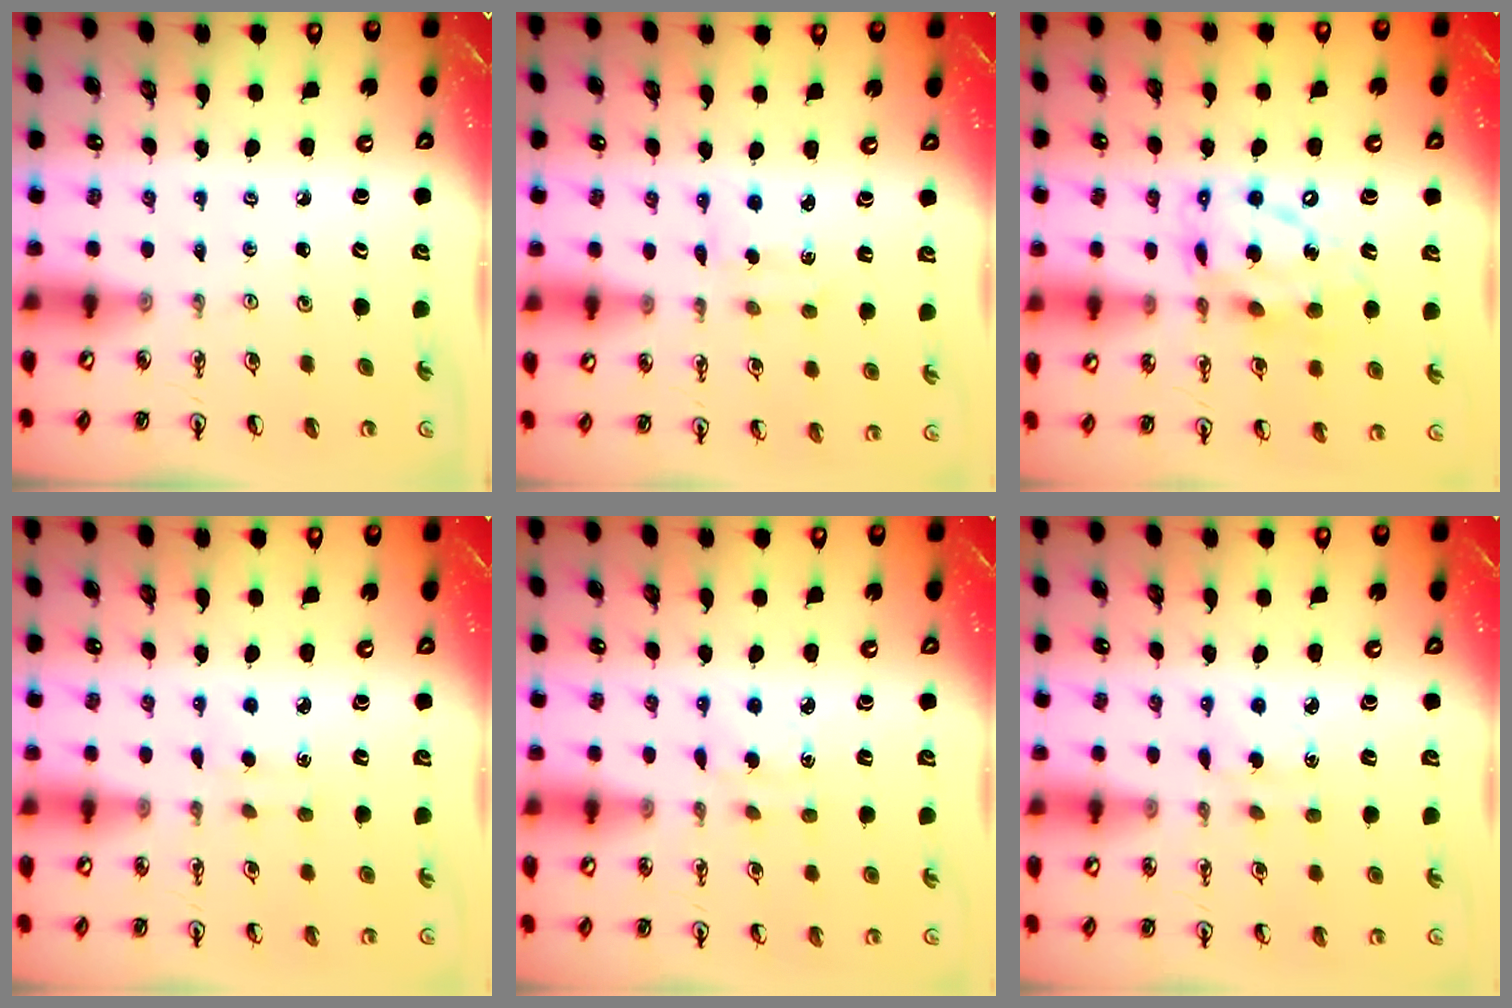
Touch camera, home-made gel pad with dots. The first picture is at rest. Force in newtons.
{"total": 2.0, "press": 1.9, "slide": 0.7}
{"total": 13.6, "press": 13.6, "slide": 1.0}
{"total": 2.9, "press": 2.9, "slide": 0.5}
{"total": 3.0, "press": 2.9, "slide": 0.8}
{"total": 3.3, "press": 3.2, "slide": 0.8}